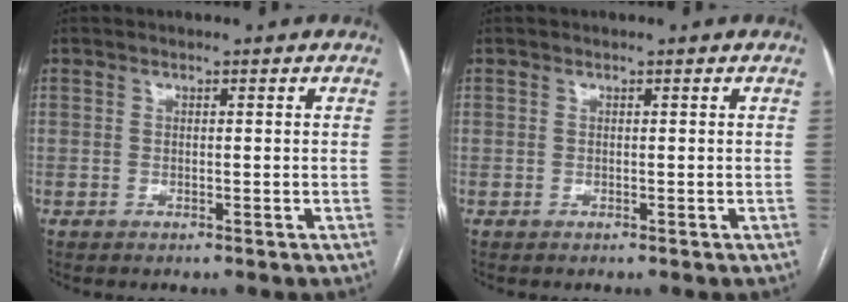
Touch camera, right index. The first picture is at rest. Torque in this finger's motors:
{"motor_torque": [0.00, 0.00, 0.00, 0.00]}